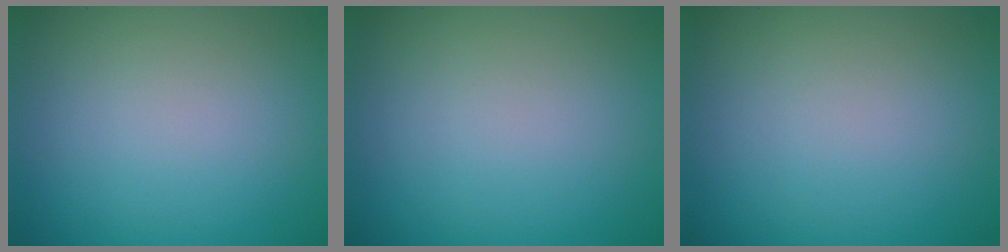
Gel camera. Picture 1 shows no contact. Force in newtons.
{"total": 0.0}
{"total": 0.0}